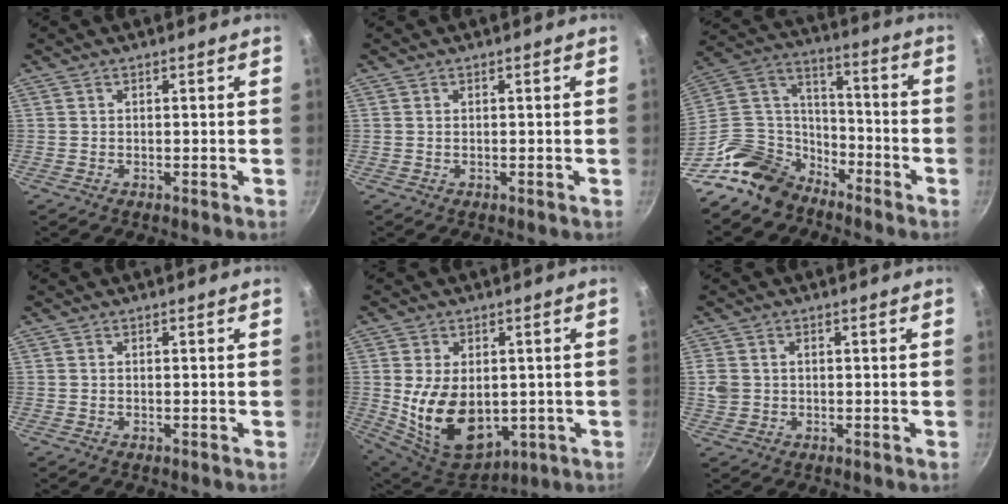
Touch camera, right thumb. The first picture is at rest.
{"total": 0.0}
{"total": 16.0, "force": [-11.4, 9.8, 5.6], "torque": [-0.073, 0.097, -0.223]}
{"total": 0.0}
{"total": 16.0, "force": [-0.6, 10.7, 11.8], "torque": [-0.187, -0.022, 0.016]}
{"total": 3.7, "force": [0.3, 3.1, 1.9], "torque": [-0.033, 0.002, 0.008]}